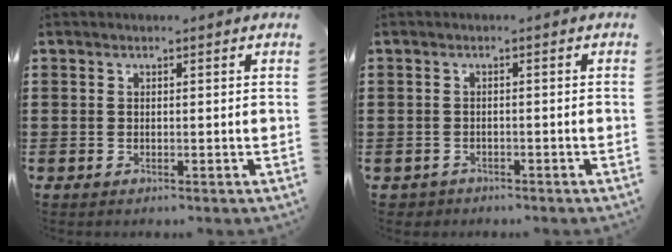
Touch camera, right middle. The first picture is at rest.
{"total": 1.4, "force": [-1.2, 0.7, -0.2], "torque": [-0.002, 0.003, -0.029]}